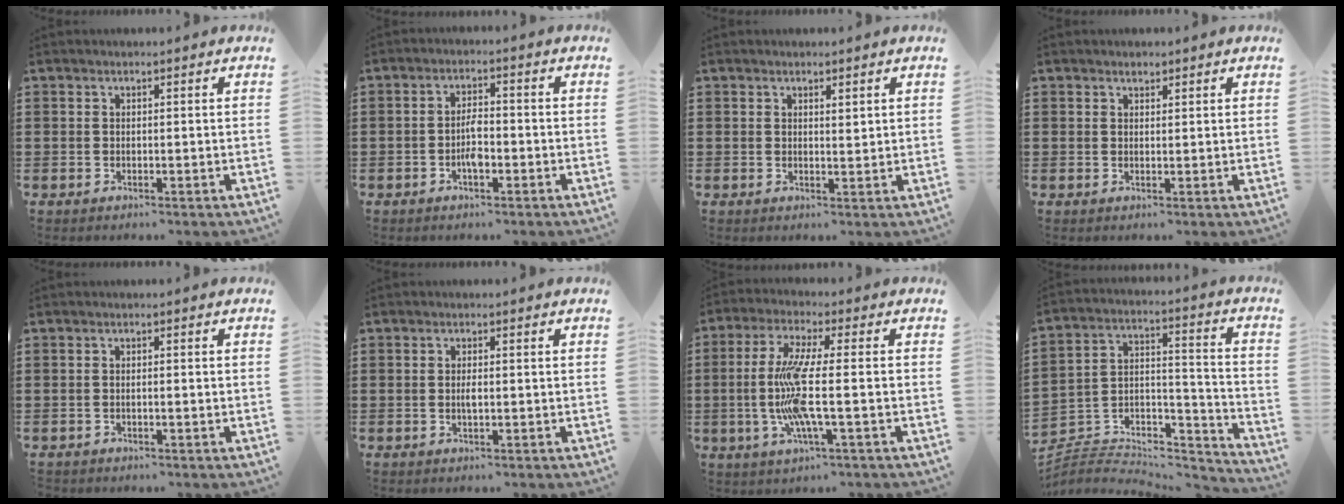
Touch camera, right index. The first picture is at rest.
{"total": 3.6, "force": [-1.2, 1.4, 3.1], "torque": [-0.064, 0.005, -0.024]}
{"total": 1.1, "force": [0.9, 0.3, 0.6], "torque": [-0.012, 0.003, 0.016]}
{"total": 1.2, "force": [1.0, 0.5, 0.2], "torque": [-0.006, 0.003, 0.019]}
{"total": 0.6, "force": [-0.4, 0.2, 0.4], "torque": [-0.009, -0.004, -0.007]}
{"total": 1.7, "force": [-0.2, 0.4, 1.6], "torque": [-0.030, -0.001, -0.004]}
{"total": 10.3, "force": [-1.6, 1.2, 10.1], "torque": [-0.222, -0.022, -0.040]}
{"total": 4.0, "force": [-3.2, 2.2, 1.0], "torque": [-0.023, -0.003, -0.066]}